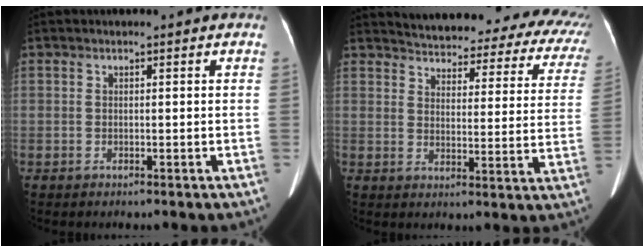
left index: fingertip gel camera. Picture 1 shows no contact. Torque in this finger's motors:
{"motor_torque": [0.83, -1.08, 0.08, -0.01]}